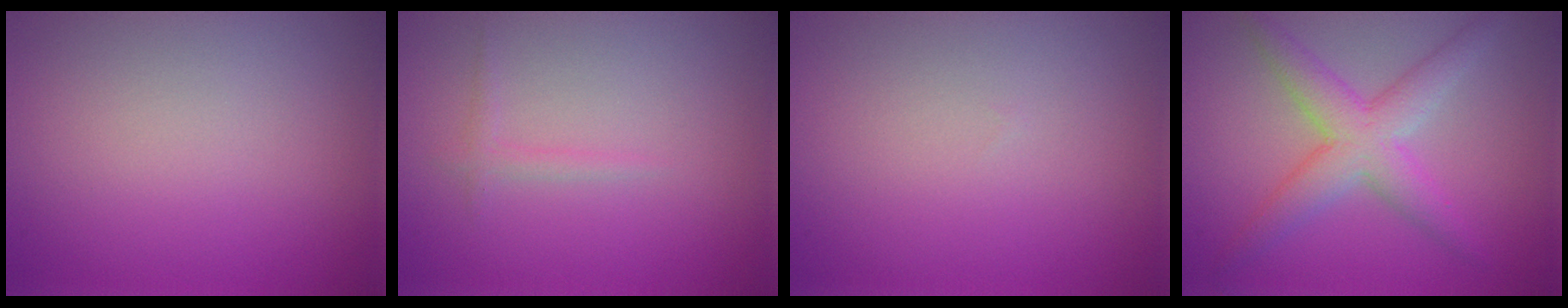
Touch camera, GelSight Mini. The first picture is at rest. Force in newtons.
{"total": 0.8, "press": 0.8, "slide": 0.0}
{"total": 0.0}
{"total": 4.6, "press": 4.6, "slide": 0.1}